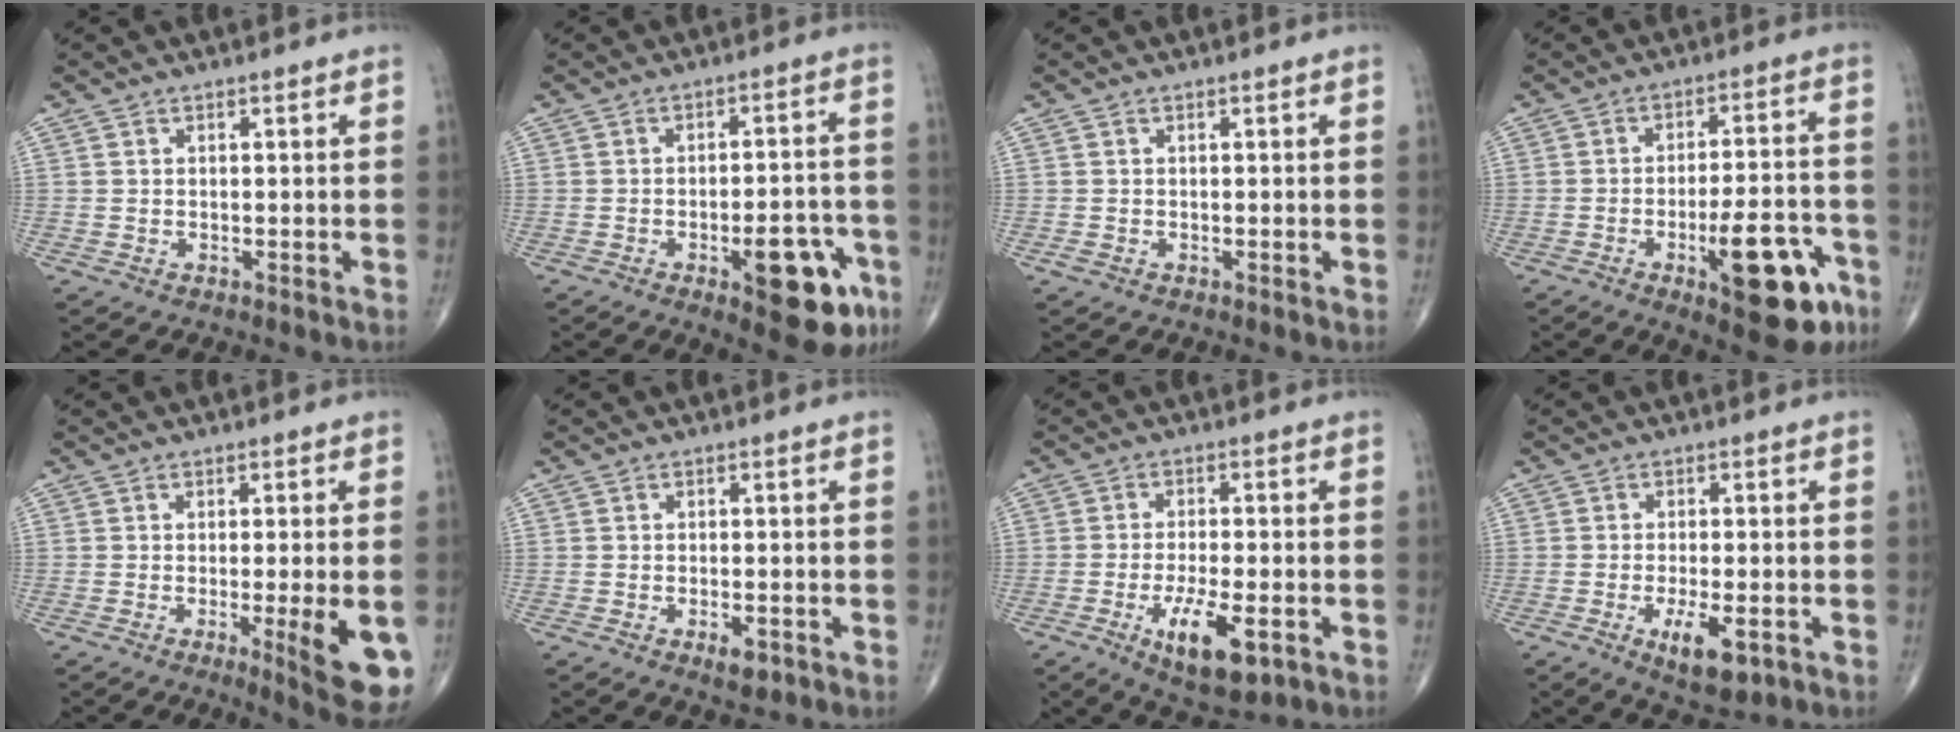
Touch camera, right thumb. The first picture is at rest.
{"total": 13.4, "force": [-5.9, 5.0, 11.0], "torque": [-0.114, 0.027, -0.071]}
{"total": 0.8, "force": [-0.3, 0.5, 0.5], "torque": [-0.012, -0.003, -0.006]}
{"total": 16.0, "force": [-7.2, 5.4, 13.3], "torque": [-0.164, 0.032, -0.092]}
{"total": 10.8, "force": [-2.8, 1.9, 10.2], "torque": [-0.127, -0.020, -0.034]}
{"total": 3.1, "force": [-1.5, 1.3, 2.5], "torque": [-0.036, -0.001, -0.019]}
{"total": 10.5, "force": [-4.1, 3.8, 8.9], "torque": [-0.149, 0.000, -0.059]}
{"total": 7.6, "force": [-3.0, 2.8, 6.4], "torque": [-0.104, -0.006, -0.042]}